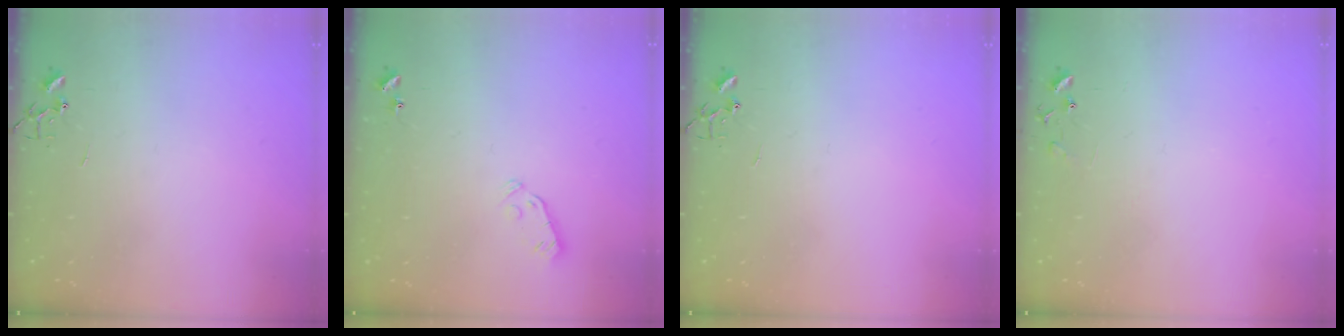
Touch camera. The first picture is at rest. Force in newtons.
{"total": 3.8, "press": 3.7, "slide": 0.8}
{"total": 0.0}
{"total": 6.4, "press": 6.4, "slide": 0.4}